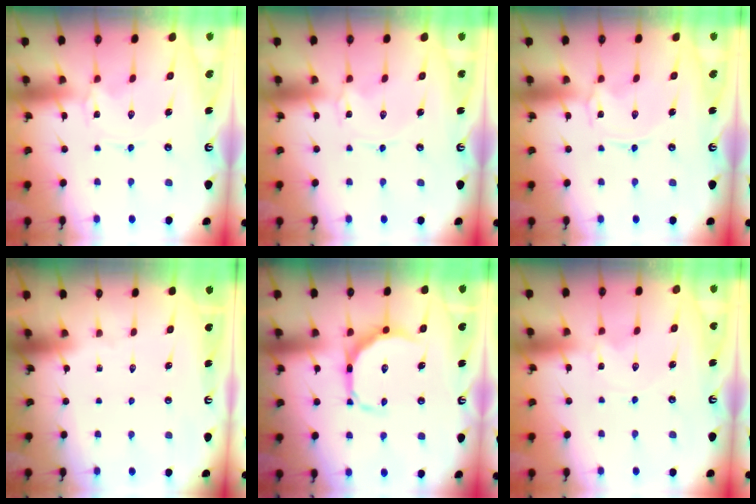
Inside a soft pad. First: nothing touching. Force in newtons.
{"total": 1.5, "press": 1.5, "slide": 0.1}
{"total": 0.6, "press": 0.6, "slide": 0.0}
{"total": 0.0}
{"total": 10.4, "press": 10.4, "slide": 0.2}
{"total": 0.0}